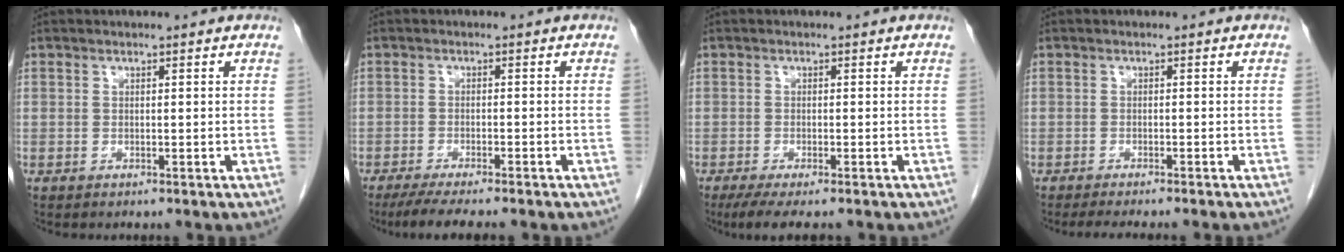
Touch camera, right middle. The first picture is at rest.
{"total": 7.5, "force": [-6.2, 0.5, 4.3], "torque": [-0.058, -0.014, -0.092]}
{"total": 5.4, "force": [-4.1, 0.8, 3.4], "torque": [-0.050, -0.012, -0.063]}
{"total": 6.1, "force": [-5.3, -0.1, 3.0], "torque": [-0.024, -0.009, -0.074]}